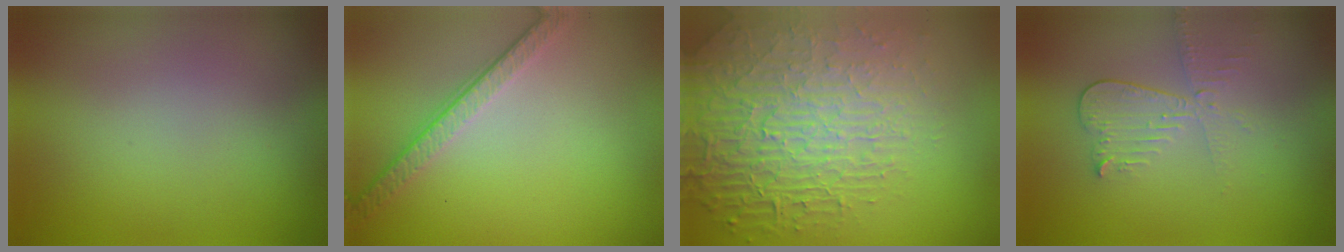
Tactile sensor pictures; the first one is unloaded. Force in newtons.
{"total": 3.6, "press": 2.5, "slide": 2.6}
{"total": 7.8, "press": 5.5, "slide": 5.5}
{"total": 3.0, "press": 2.6, "slide": 1.5}